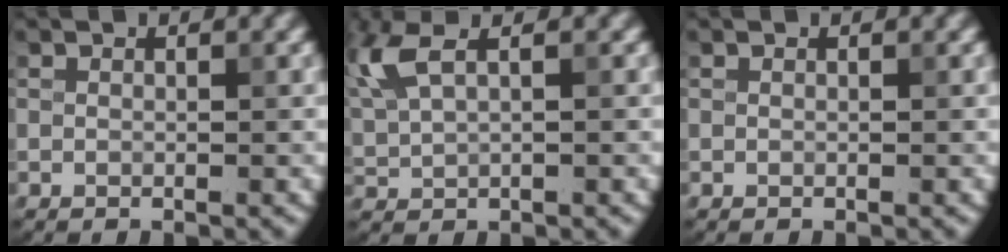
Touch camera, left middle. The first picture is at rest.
{"total": 4.8, "force": [2.3, 1.8, 3.8], "torque": [-0.109, 0.015, 0.051]}
{"total": 0.0}